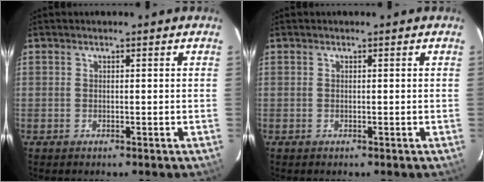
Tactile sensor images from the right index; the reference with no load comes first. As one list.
[{"total": 0.0}]